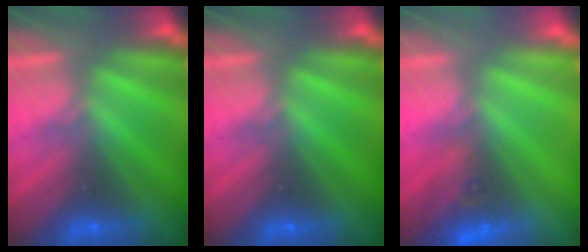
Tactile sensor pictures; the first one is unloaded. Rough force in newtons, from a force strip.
{"total": 0.0}
{"total": 2.6}